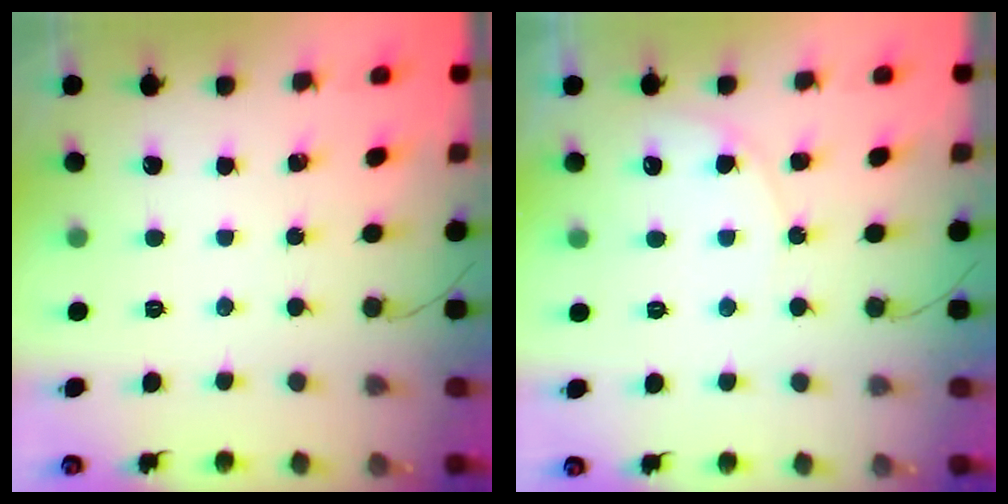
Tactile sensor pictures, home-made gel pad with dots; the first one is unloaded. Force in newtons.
{"total": 5.4, "press": 5.4, "slide": 0.6}